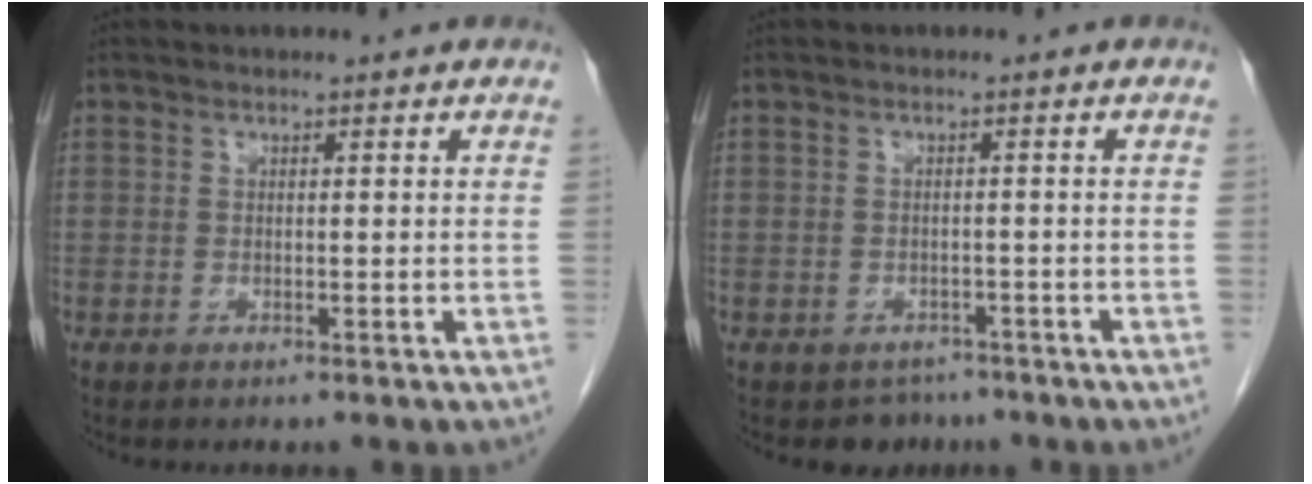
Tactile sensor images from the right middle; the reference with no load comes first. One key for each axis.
{"total": 2.7, "fx": -2.1, "fy": 1.7, "fz": -0.1, "tx": -0.002, "ty": 0.004, "tz": -0.028}